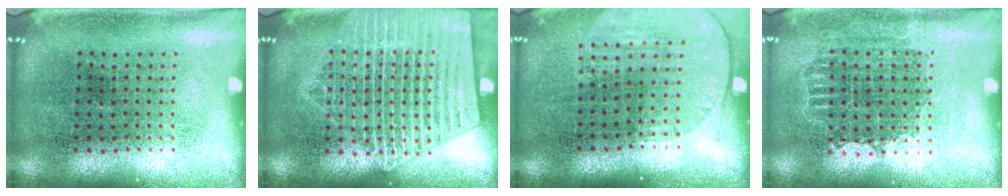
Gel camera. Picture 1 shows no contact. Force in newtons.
{"total": 3.6, "press": 3.6, "slide": 0.4}
{"total": 1.7, "press": 1.5, "slide": 0.7}
{"total": 1.1, "press": 1.0, "slide": 0.4}